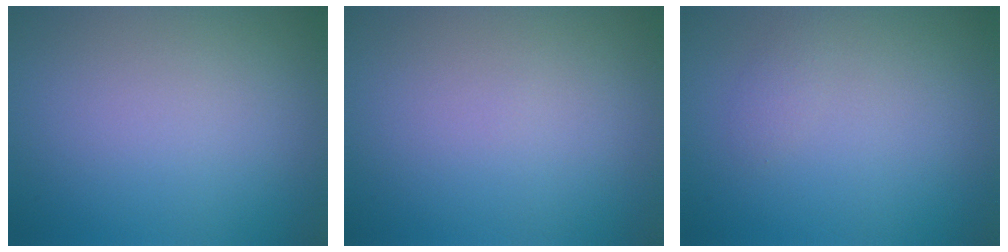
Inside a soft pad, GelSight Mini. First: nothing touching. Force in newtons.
{"total": 0.0}
{"total": 0.8, "press": 0.8, "slide": 0.0}